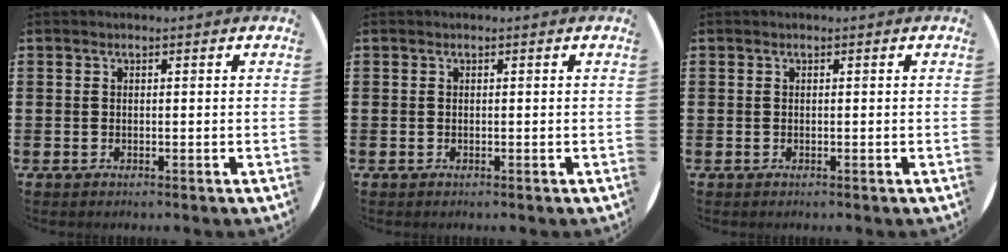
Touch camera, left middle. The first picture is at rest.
{"total": 0.0}
{"total": 0.0}